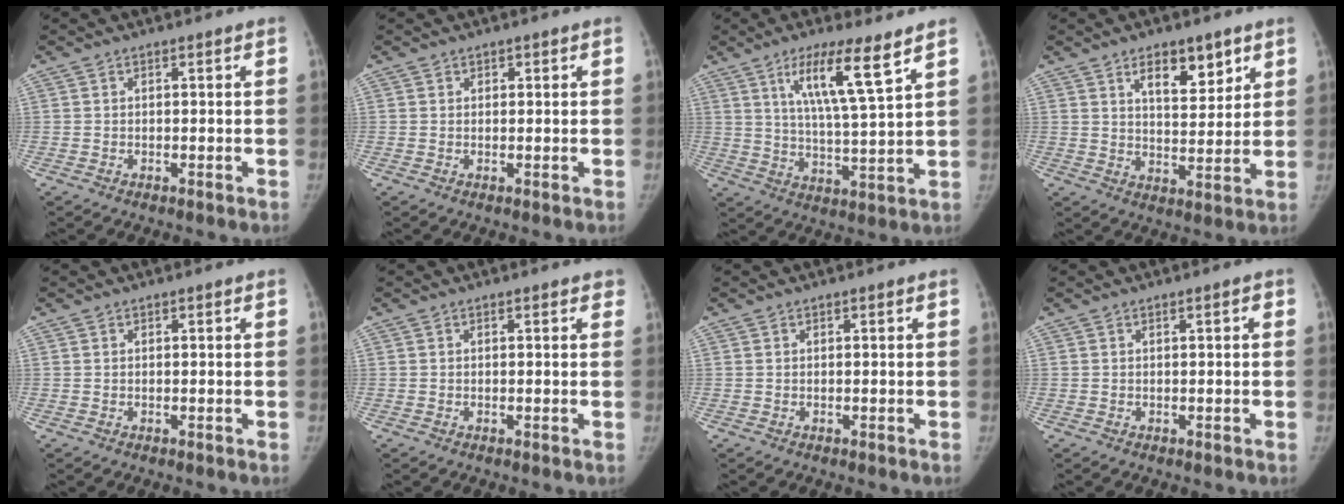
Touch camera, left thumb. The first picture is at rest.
{"total": 0.7, "force": [0.3, 0.6, 0.1], "torque": [0.008, 0.000, 0.003]}
{"total": 11.6, "force": [6.6, 1.1, 9.5], "torque": [-0.164, -0.039, 0.118]}
{"total": 9.4, "force": [5.5, 4.4, 6.3], "torque": [-0.065, -0.034, 0.088]}
{"total": 0.0}
{"total": 1.0, "force": [0.7, 0.5, 0.4], "torque": [0.006, -0.001, 0.002]}
{"total": 0.0}
{"total": 0.8, "force": [0.2, 0.2, 0.8], "torque": [-0.013, 0.002, 0.002]}